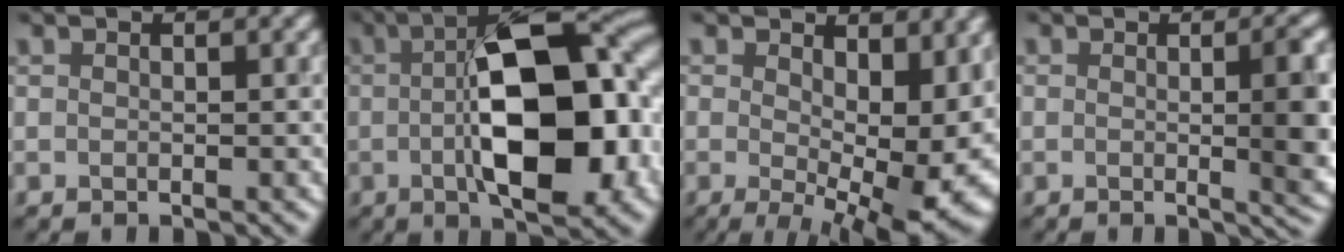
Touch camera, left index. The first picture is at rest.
{"total": 14.4, "force": [-0.7, 6.2, 12.9], "torque": [-0.175, 0.004, -0.015]}
{"total": 11.9, "force": [0.0, 5.9, 10.3], "torque": [-0.140, -0.030, 0.028]}
{"total": 5.8, "force": [-0.2, 1.7, 5.5], "torque": [-0.055, -0.007, 0.005]}